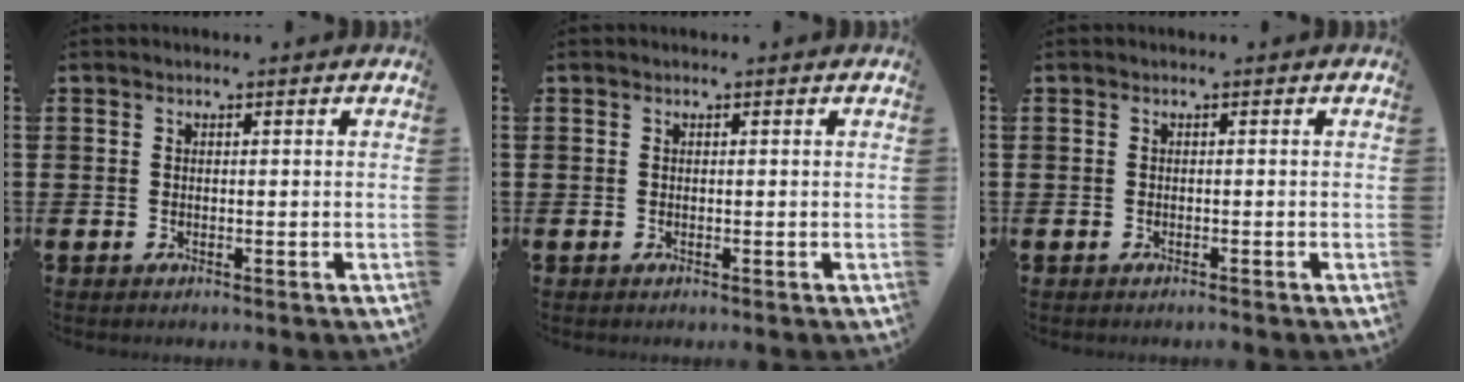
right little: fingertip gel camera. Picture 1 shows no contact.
{"total": 0.0}
{"total": 0.0}